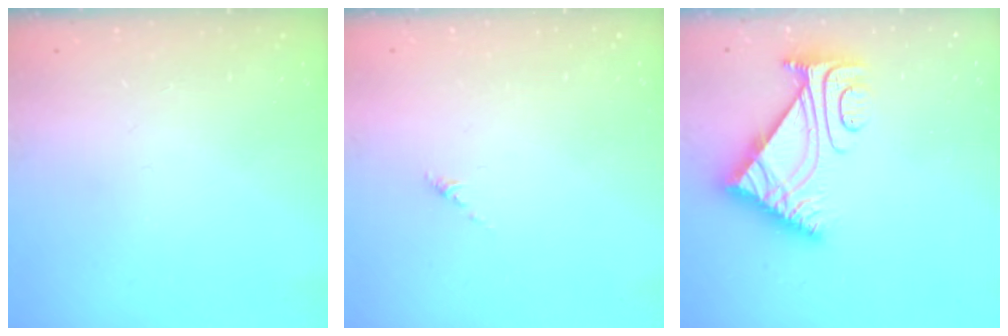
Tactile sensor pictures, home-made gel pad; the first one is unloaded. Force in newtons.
{"total": 0.0}
{"total": 8.1, "press": 8.1, "slide": 1.0}